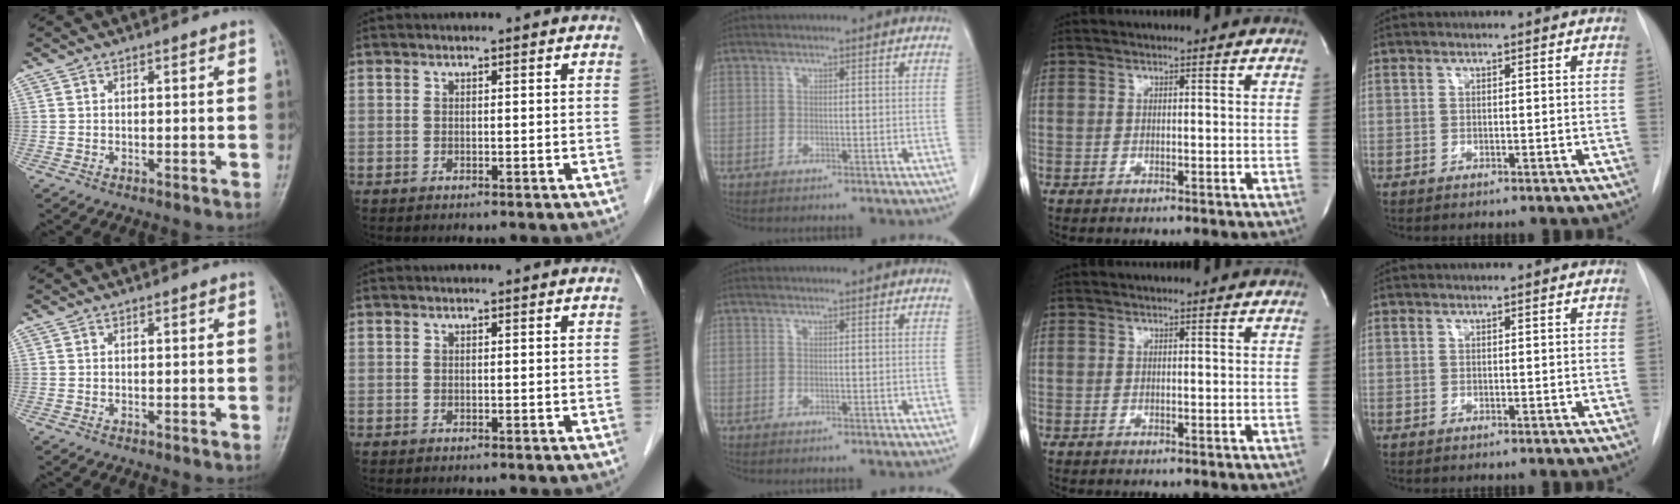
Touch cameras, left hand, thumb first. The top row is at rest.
{}